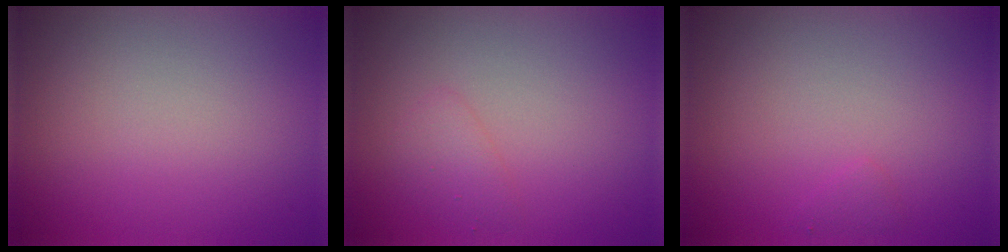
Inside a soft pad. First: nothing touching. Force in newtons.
{"total": 1.3, "press": 1.3, "slide": 0.0}
{"total": 0.6, "press": 0.6, "slide": 0.0}